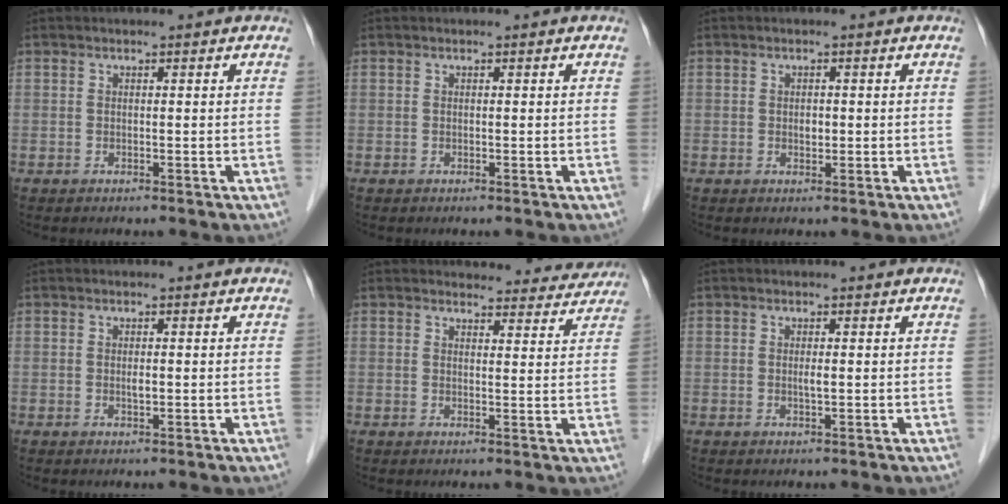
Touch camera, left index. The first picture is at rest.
{"total": 0.0}
{"total": 1.0, "force": [0.0, 0.7, 0.7], "torque": [-0.011, 0.000, 0.000]}
{"total": 0.8, "force": [0.1, 0.2, 0.7], "torque": [-0.012, -0.003, 0.000]}
{"total": 9.5, "force": [9.2, 2.3, 0.6], "torque": [0.026, -0.010, 0.084]}
{"total": 0.8, "force": [0.2, 0.1, 0.8], "torque": [-0.019, -0.003, 0.000]}